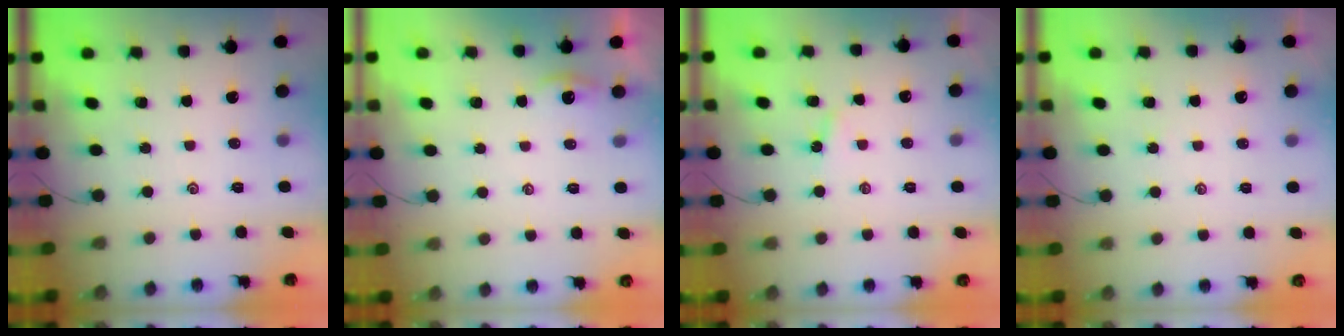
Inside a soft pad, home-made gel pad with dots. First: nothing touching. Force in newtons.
{"total": 2.0, "press": 2.0, "slide": 0.1}
{"total": 3.4, "press": 3.4, "slide": 0.5}
{"total": 1.7, "press": 1.6, "slide": 0.4}